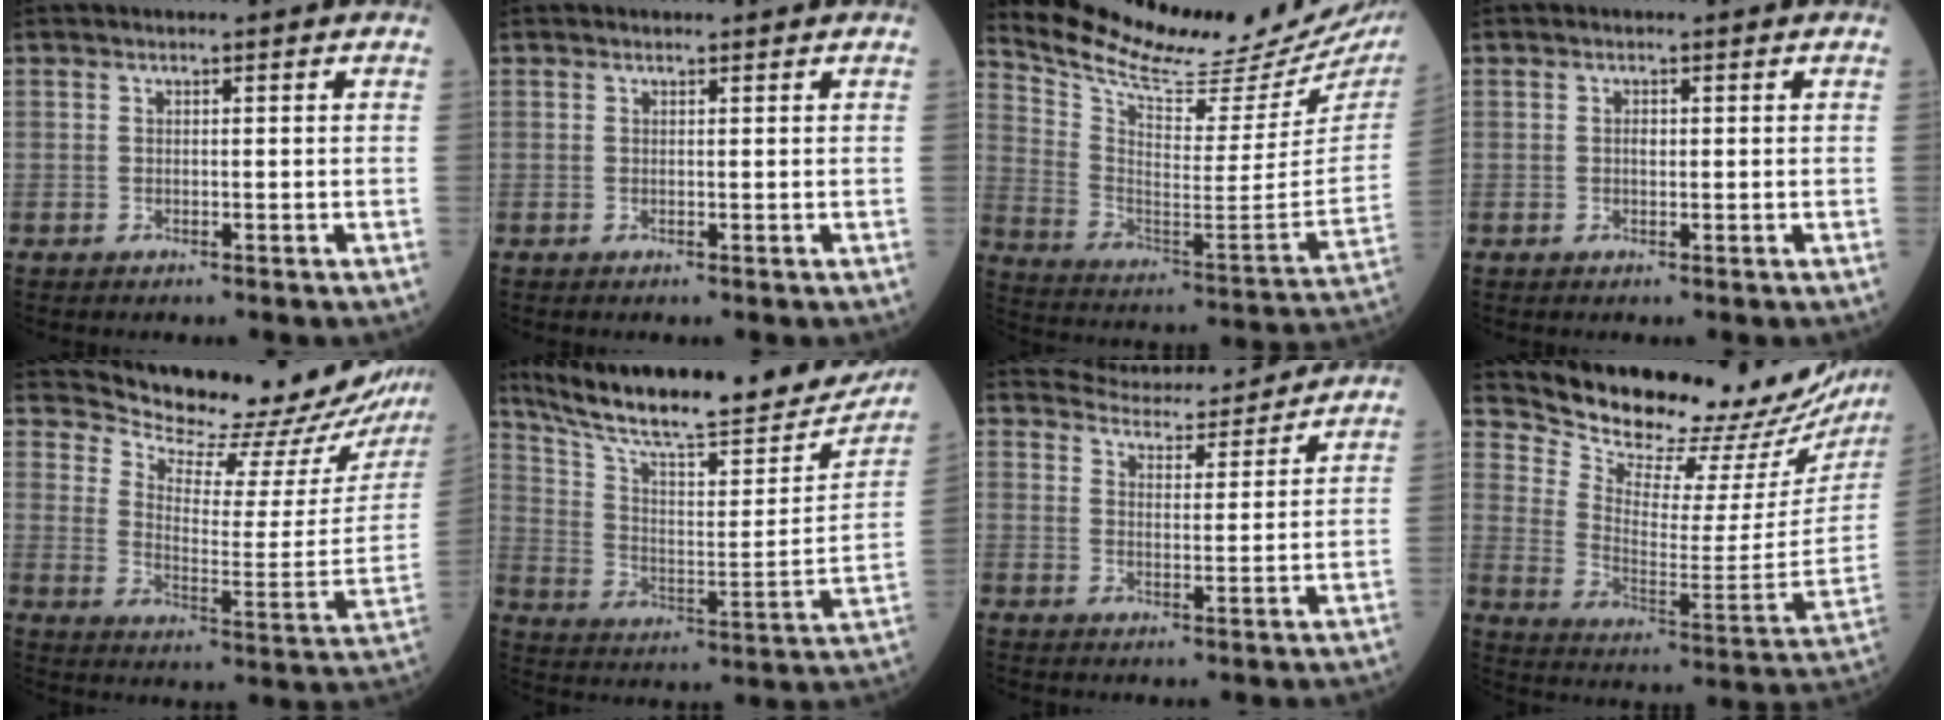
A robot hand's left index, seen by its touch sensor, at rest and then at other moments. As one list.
[{"total": 0.8, "force": [0.8, 0.1, 0.1], "torque": [-0.011, 0.004, 0.012]}, {"total": 24.8, "force": [22.7, 3.4, 9.4], "torque": [-0.168, -0.086, 0.324]}, {"total": 0.7, "force": [0.2, 0.4, 0.6], "torque": [-0.014, 0.000, 0.002]}, {"total": 21.1, "force": [20.6, 2.4, 3.7], "torque": [-0.060, -0.098, 0.260]}, {"total": 27.0, "force": [23.6, 4.4, 12.2], "torque": [-0.203, -0.035, 0.337]}, {"total": 10.8, "force": [10.6, 1.3, 1.6], "torque": [-0.028, 0.005, 0.149]}, {"total": 23.5, "force": [22.1, 3.4, 7.1], "torque": [-0.131, -0.102, 0.301]}]